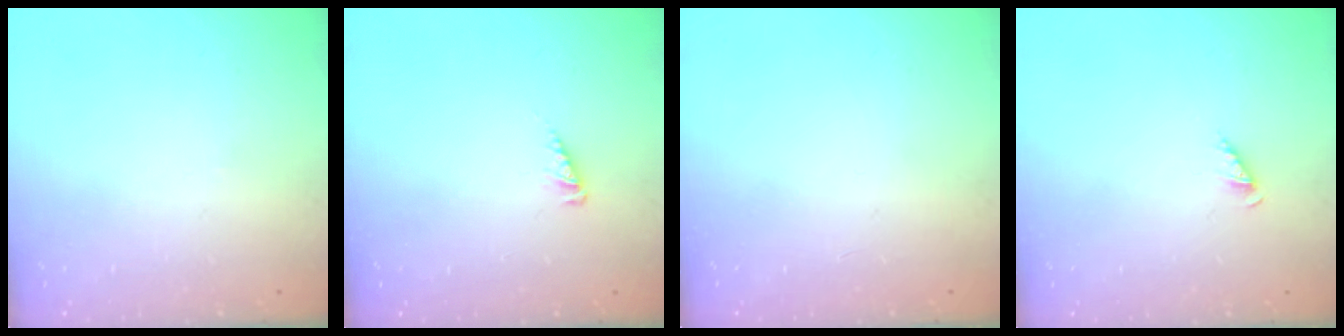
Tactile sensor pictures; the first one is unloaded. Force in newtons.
{"total": 2.5, "press": 2.5, "slide": 0.2}
{"total": 0.0}
{"total": 2.1, "press": 2.1, "slide": 0.4}